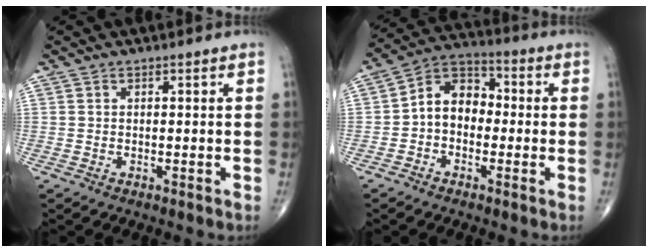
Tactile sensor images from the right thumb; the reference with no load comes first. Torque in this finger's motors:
{"motor_torque": [0.13, 0.18, 0.77, -0.14, 0.06]}